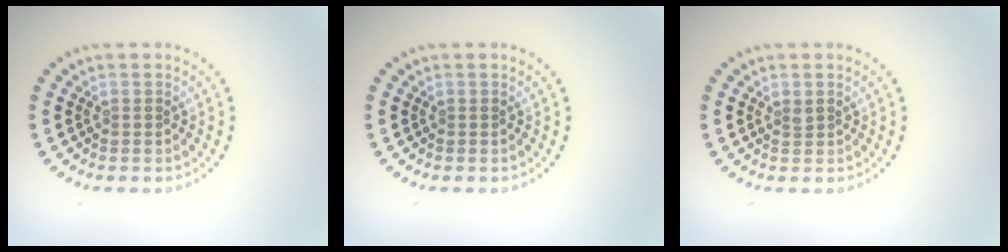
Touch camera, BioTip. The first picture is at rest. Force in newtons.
{"total": 0.0}
{"total": 0.6, "press": 0.5, "slide": 0.3}